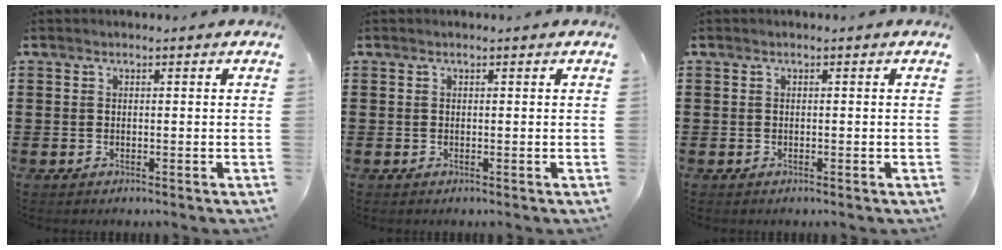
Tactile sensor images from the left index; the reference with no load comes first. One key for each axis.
{"total": 0.0}
{"total": 0.0}